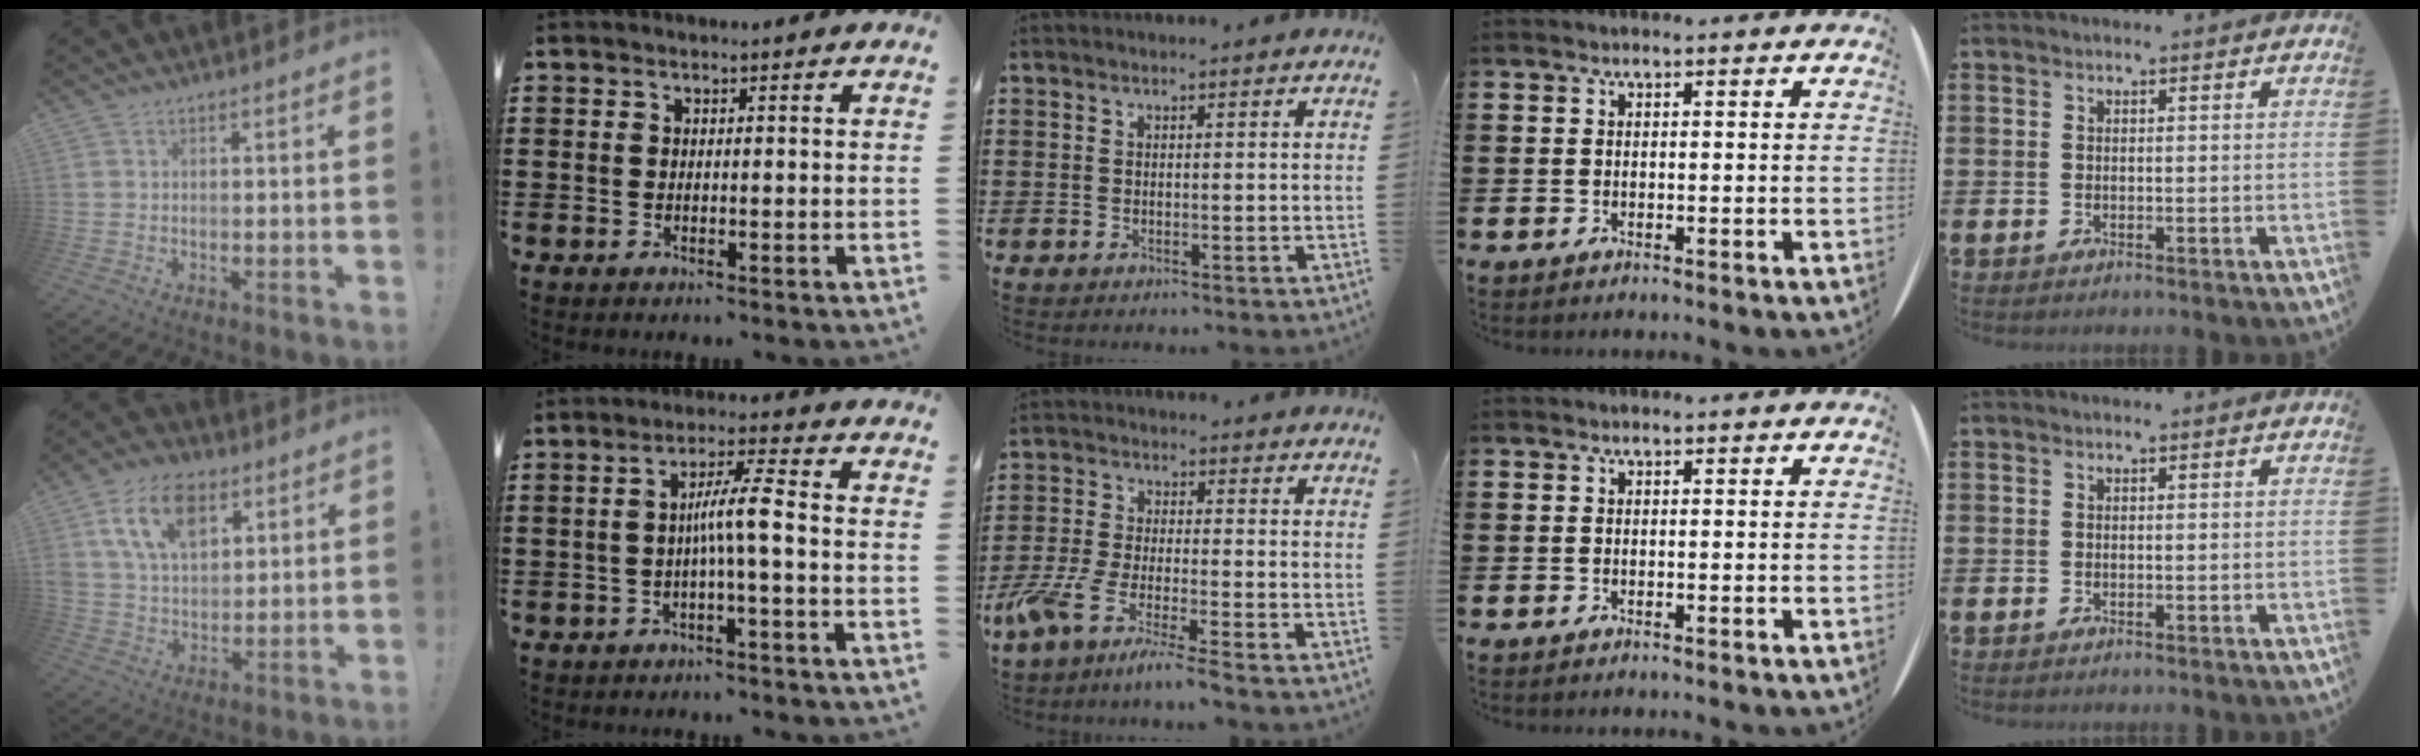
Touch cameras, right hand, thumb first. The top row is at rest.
{"thumb": {"total": 15.6, "force": [7.3, 9.7, 9.8], "torque": [-0.170, -0.015, 0.135]}, "index": {"total": 5.8, "force": [-0.8, 0.2, 5.7], "torque": [-0.106, 0.002, -0.022]}, "middle": {"total": 6.0, "force": [-5.0, -0.4, 3.2], "torque": [-0.086, -0.024, -0.103]}}